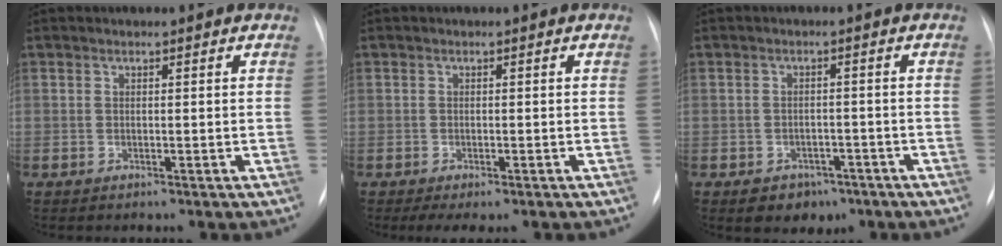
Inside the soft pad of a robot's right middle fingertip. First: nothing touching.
{"total": 3.1, "force": [-2.1, 1.1, 2.0], "torque": [-0.030, -0.007, -0.027]}
{"total": 4.6, "force": [-2.8, 3.3, 1.6], "torque": [-0.021, 0.008, -0.030]}